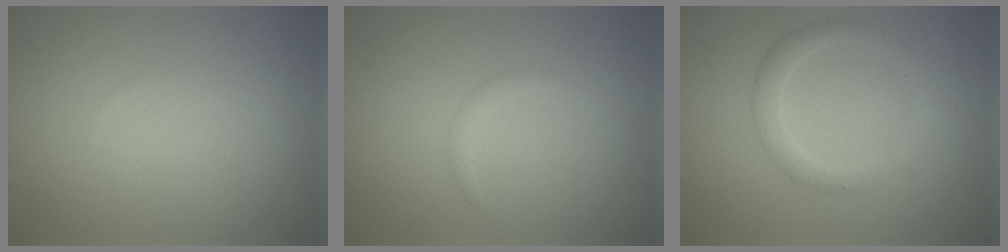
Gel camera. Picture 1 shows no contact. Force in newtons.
{"total": 0.7, "press": 0.7, "slide": 0.1}
{"total": 2.2, "press": 2.2, "slide": 0.0}